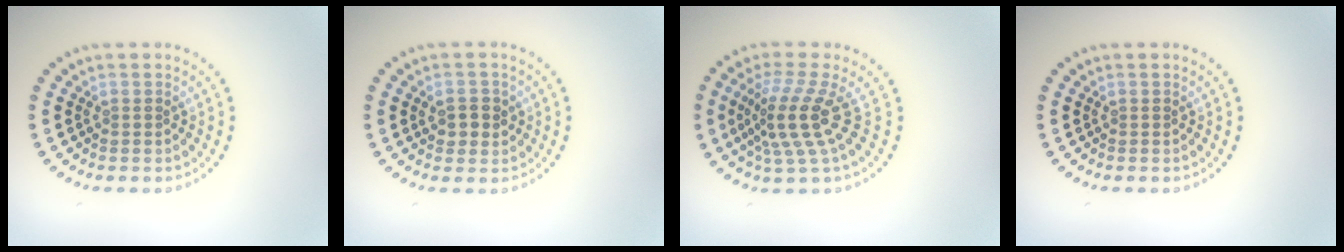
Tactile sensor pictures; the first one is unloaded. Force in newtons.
{"total": 2.3, "press": 2.2, "slide": 0.4}
{"total": 4.3, "press": 3.0, "slide": 3.1}
{"total": 0.0}